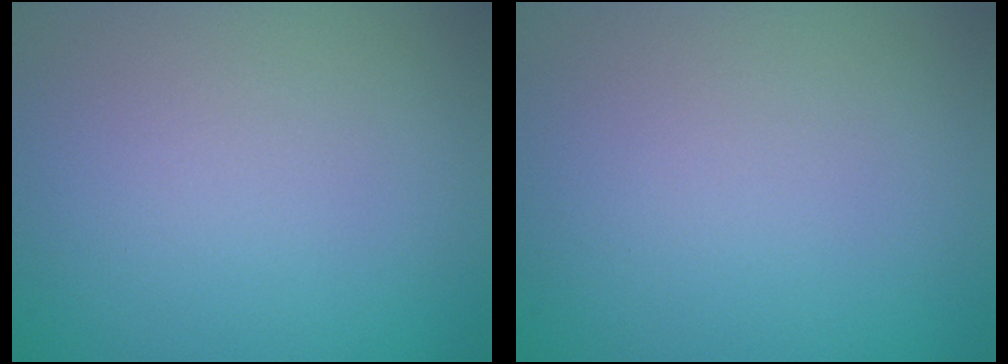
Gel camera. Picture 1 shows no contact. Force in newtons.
{"total": 0.0}